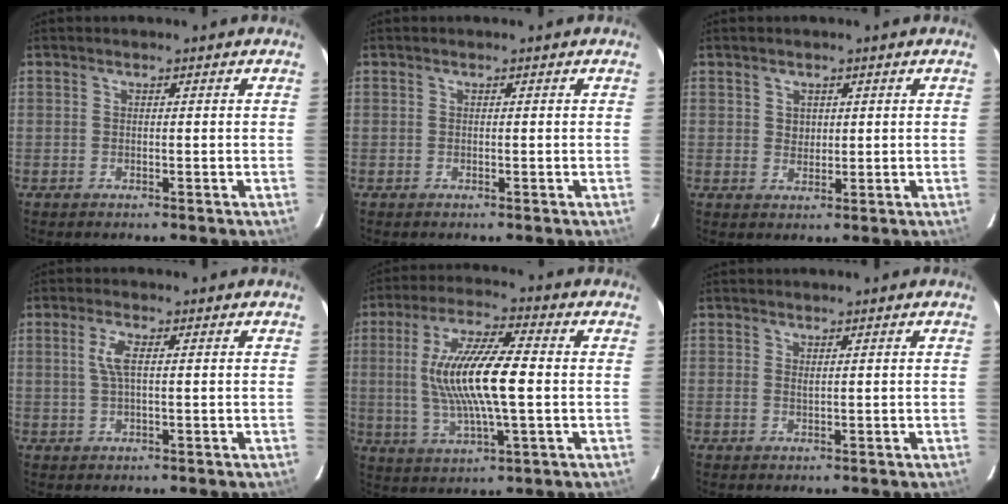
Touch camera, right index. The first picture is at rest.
{"total": 0.0}
{"total": 2.2, "force": [0.9, 1.9, 0.7], "torque": [-0.005, 0.004, 0.017]}
{"total": 3.4, "force": [0.5, 0.9, 3.3], "torque": [-0.069, 0.004, 0.010]}
{"total": 14.8, "force": [0.2, 3.2, 14.4], "torque": [-0.279, 0.002, 0.006]}
{"total": 0.5, "force": [0.3, 0.2, 0.4], "torque": [-0.009, 0.001, 0.006]}